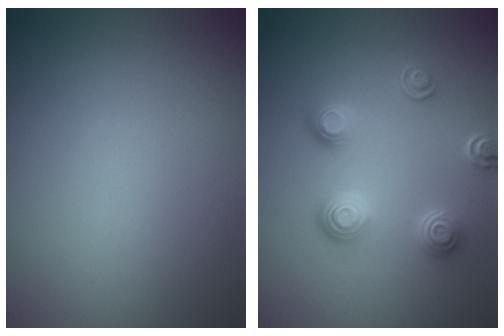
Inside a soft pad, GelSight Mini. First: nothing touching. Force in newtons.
{"total": 3.5, "press": 2.8, "slide": 2.2}